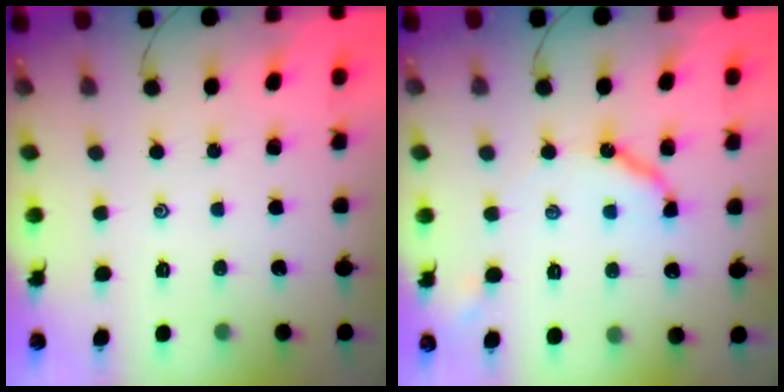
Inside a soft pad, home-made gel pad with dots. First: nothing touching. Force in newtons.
{"total": 9.2, "press": 9.2, "slide": 0.8}